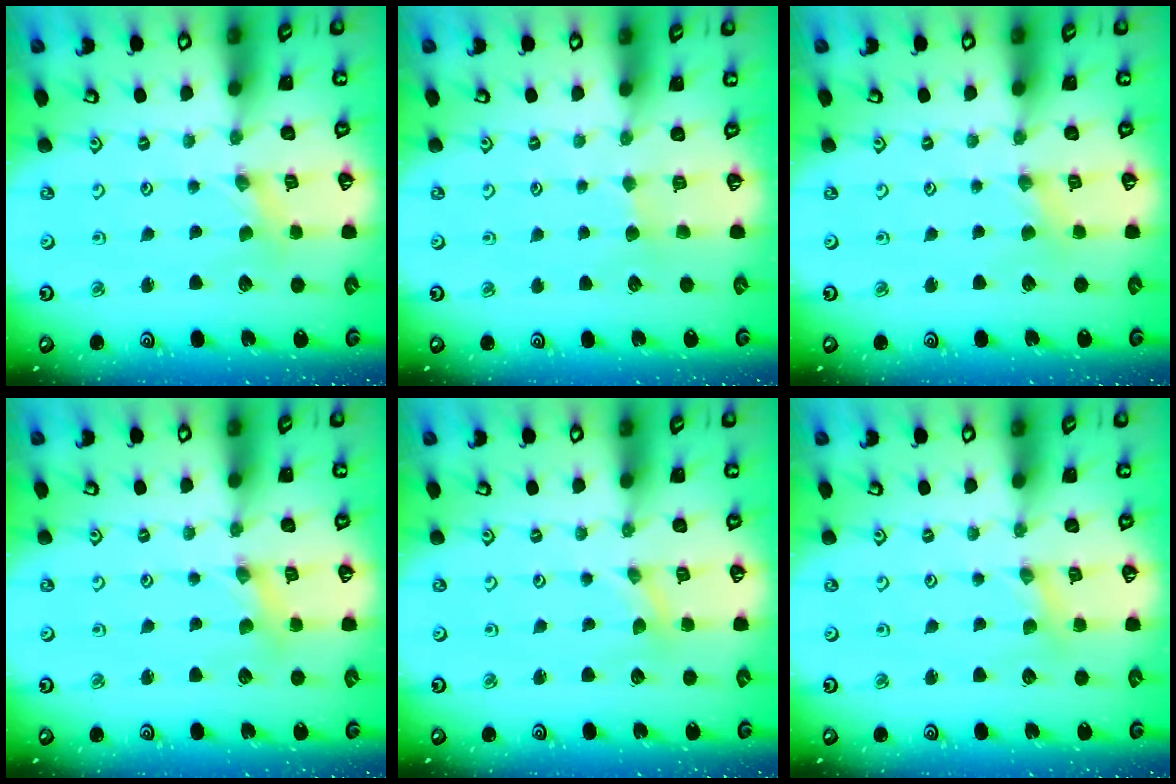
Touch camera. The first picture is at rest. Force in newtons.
{"total": 2.3, "press": 2.2, "slide": 0.4}
{"total": 1.8, "press": 1.7, "slide": 0.5}
{"total": 1.6, "press": 1.6, "slide": 0.2}
{"total": 0.0}
{"total": 0.6, "press": 0.6, "slide": 0.1}